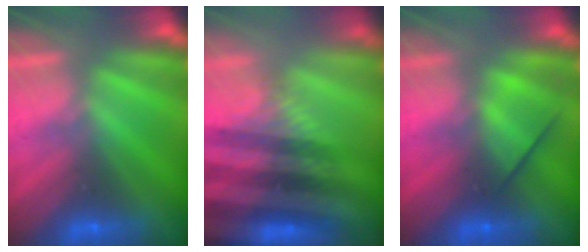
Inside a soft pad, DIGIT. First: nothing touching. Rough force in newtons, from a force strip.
{"total": 3.3}
{"total": 2.6}